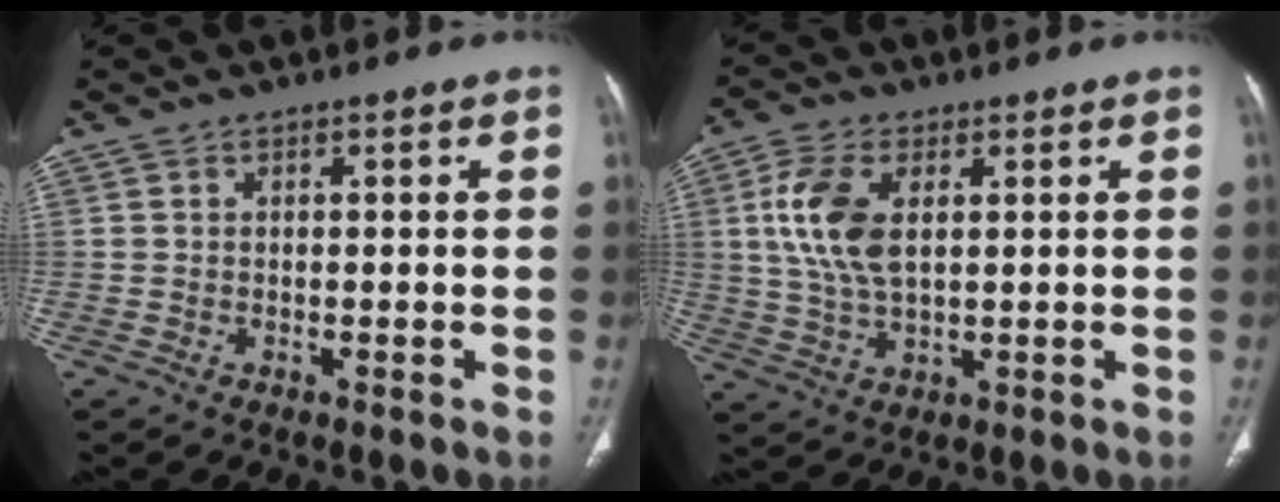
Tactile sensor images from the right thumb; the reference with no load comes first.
{"total": 10.1, "force": [2.3, 5.4, 8.3], "torque": [-0.178, -0.002, 0.047]}